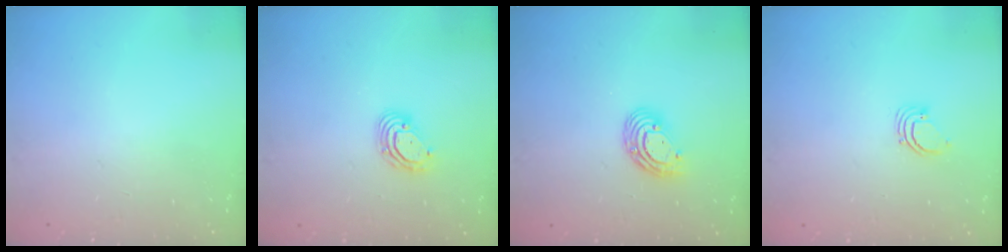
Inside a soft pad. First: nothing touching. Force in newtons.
{"total": 6.2, "press": 6.1, "slide": 0.9}
{"total": 8.4, "press": 8.3, "slide": 1.1}
{"total": 2.3, "press": 2.3, "slide": 0.1}